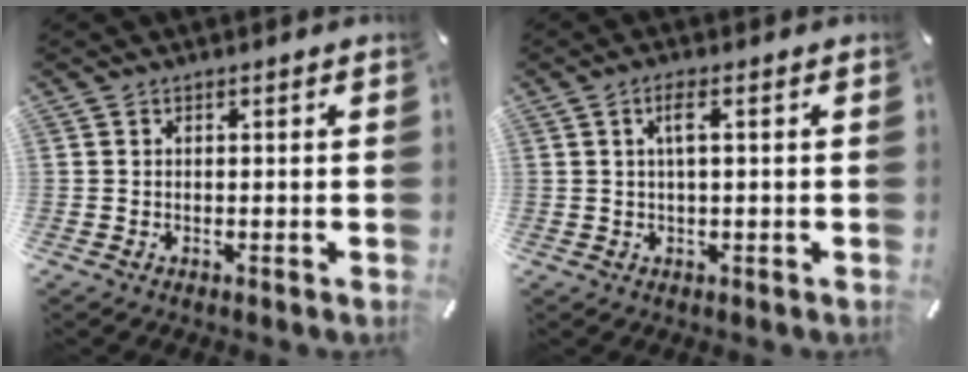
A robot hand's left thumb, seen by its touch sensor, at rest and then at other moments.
{"total": 3.4, "force": [0.9, 0.8, 3.2], "torque": [-0.065, 0.005, 0.012]}